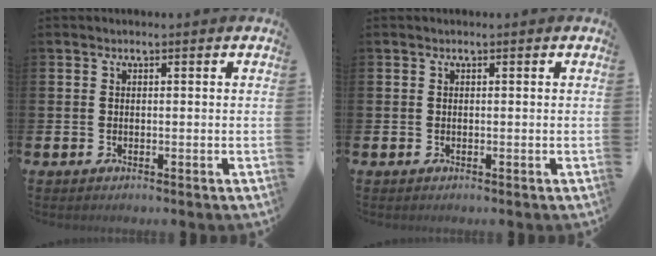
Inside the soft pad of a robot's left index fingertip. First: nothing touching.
{"total": 0.0}